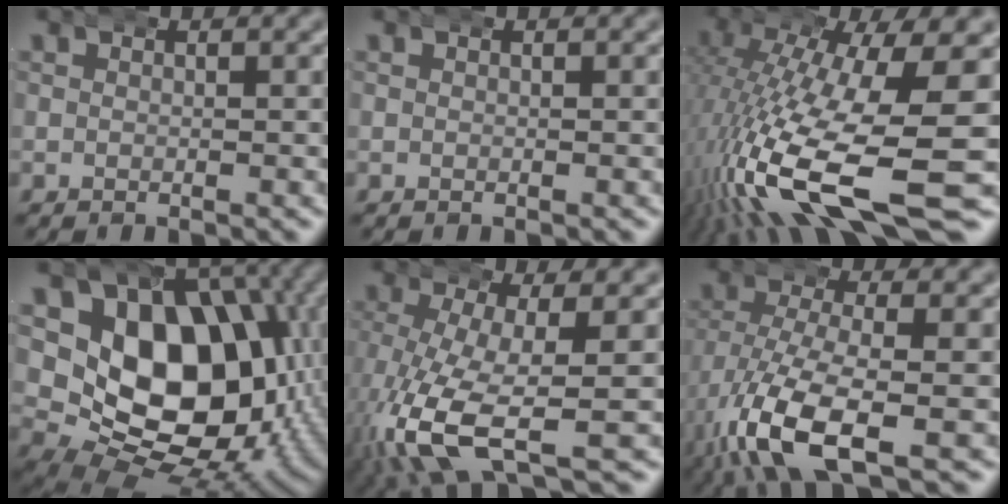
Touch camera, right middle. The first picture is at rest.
{"total": 0.0}
{"total": 12.9, "force": [-5.0, 4.4, 11.1], "torque": [-0.204, -0.039, -0.060]}
{"total": 24.4, "force": [0.1, 18.2, 16.2], "torque": [-0.292, -0.058, 0.013]}
{"total": 7.6, "force": [-2.3, 2.8, 6.6], "torque": [-0.149, -0.041, -0.019]}
{"total": 7.6, "force": [-2.8, 3.0, 6.4], "torque": [-0.146, -0.032, -0.031]}